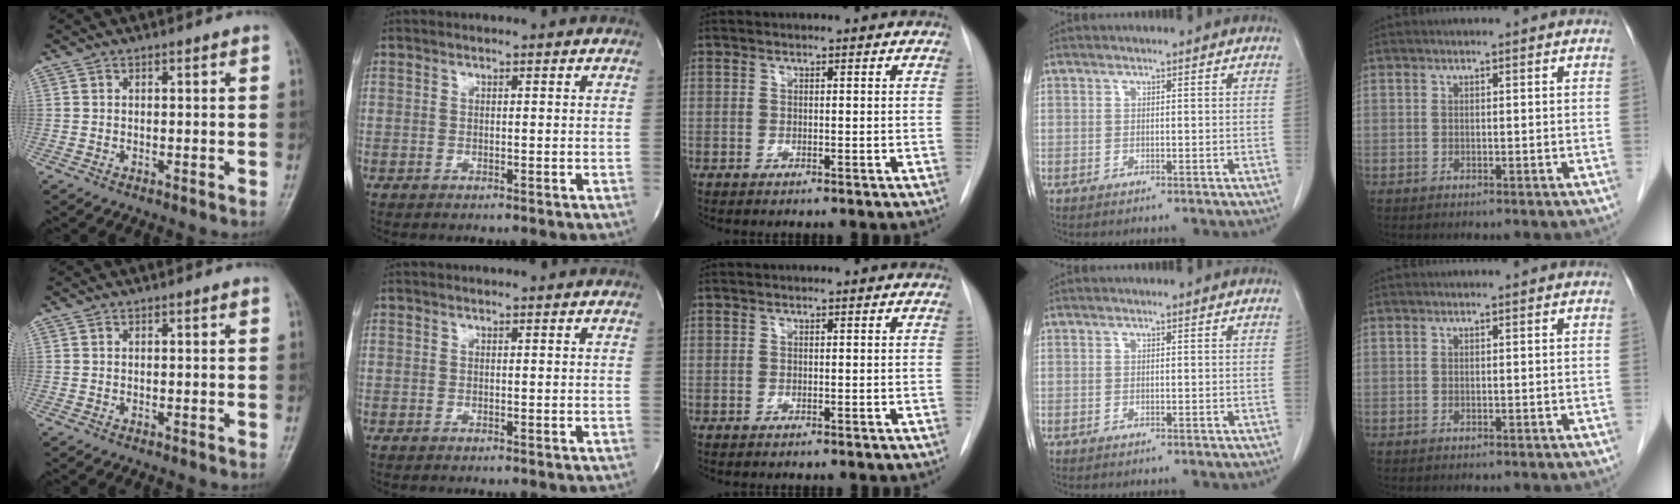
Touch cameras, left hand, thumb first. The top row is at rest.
{}